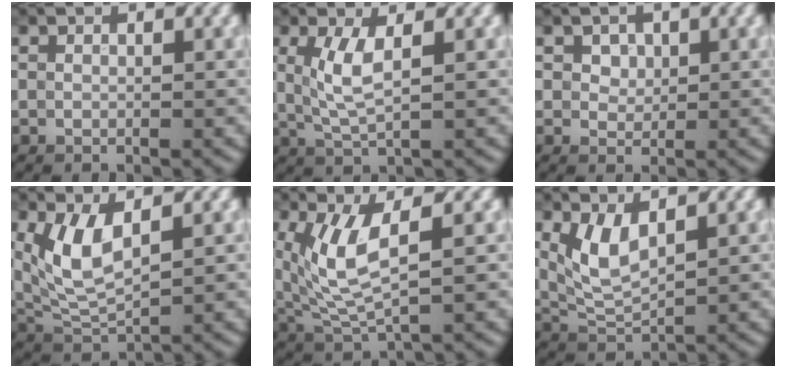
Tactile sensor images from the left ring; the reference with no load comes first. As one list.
[{"total": 3.5, "force": [0.5, 1.1, 3.3], "torque": [-0.077, 0.007, 0.017]}, {"total": 2.9, "force": [1.6, 1.8, 1.5], "torque": [-0.041, 0.009, 0.024]}, {"total": 5.5, "force": [1.6, 2.4, 4.6], "torque": [-0.108, 0.004, 0.043]}, {"total": 6.2, "force": [1.4, 2.4, 5.6], "torque": [-0.133, -0.001, 0.041]}, {"total": 3.9, "force": [1.4, 1.7, 3.2], "torque": [-0.076, 0.003, 0.039]}]